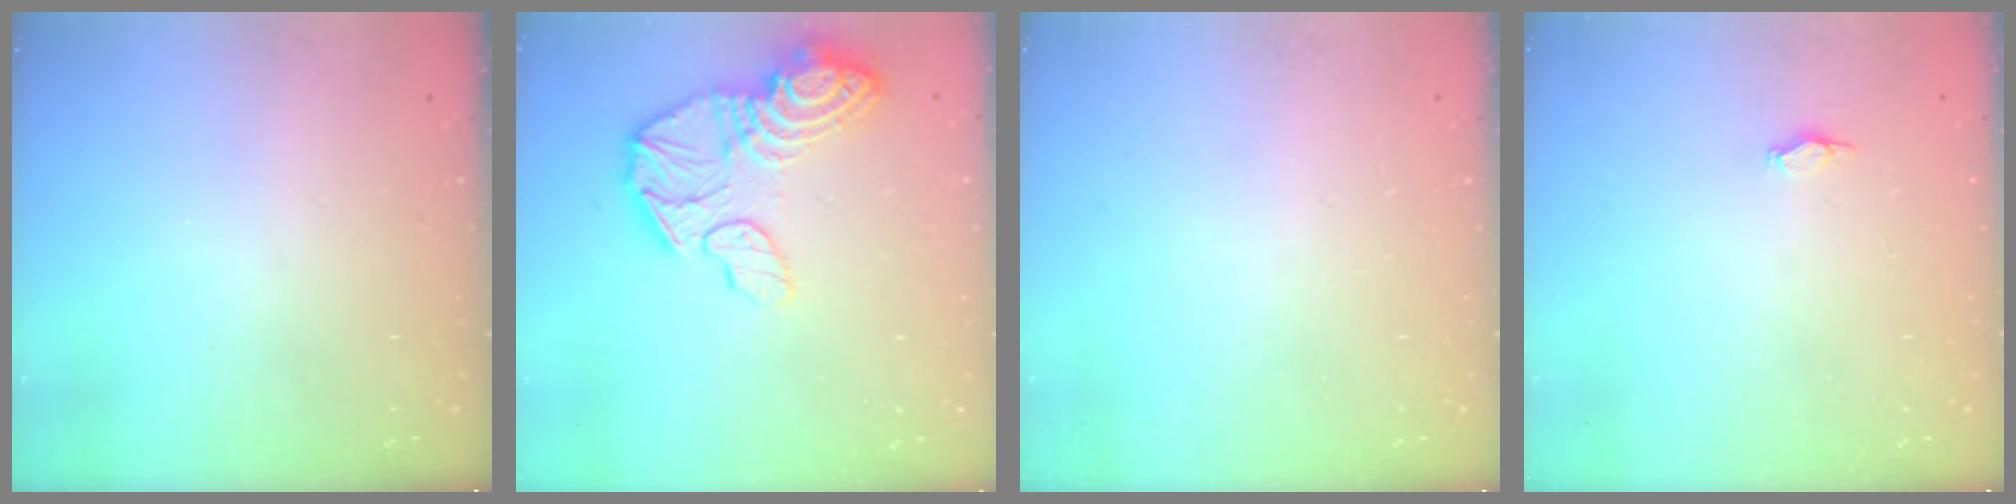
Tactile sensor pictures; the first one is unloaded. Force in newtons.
{"total": 17.1, "press": 17.1, "slide": 1.6}
{"total": 0.0}
{"total": 2.2, "press": 1.9, "slide": 1.2}